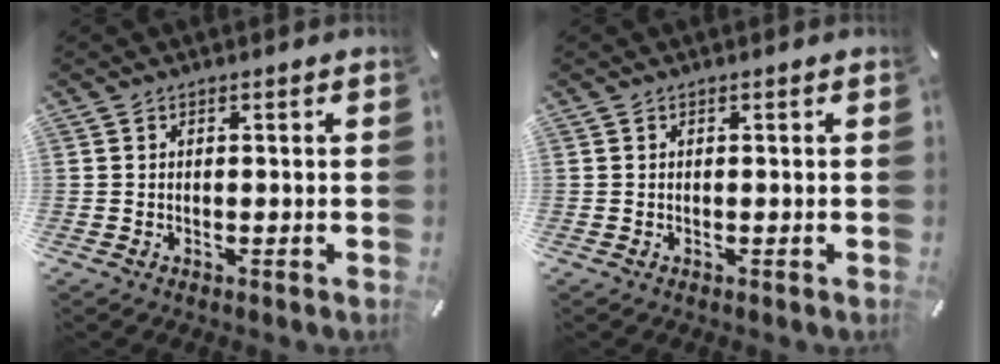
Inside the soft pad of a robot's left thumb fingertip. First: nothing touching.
{"total": 0.0}